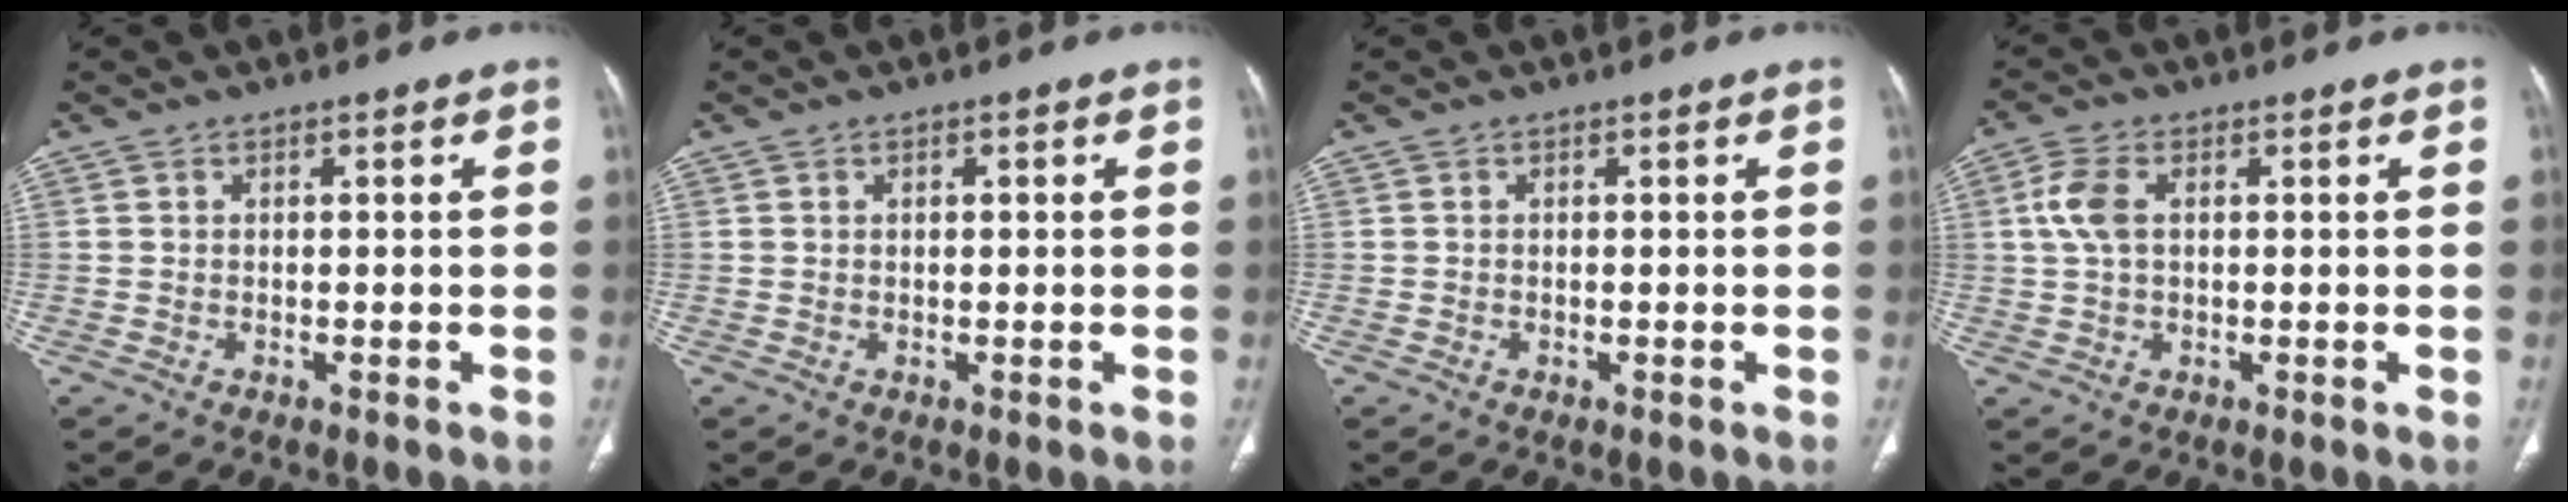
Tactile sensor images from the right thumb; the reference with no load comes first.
{"total": 1.0, "force": [0.3, 0.4, 0.8], "torque": [-0.018, 0.004, 0.006]}
{"total": 0.0}
{"total": 5.2, "force": [0.9, 3.0, 4.2], "torque": [-0.107, 0.013, 0.017]}